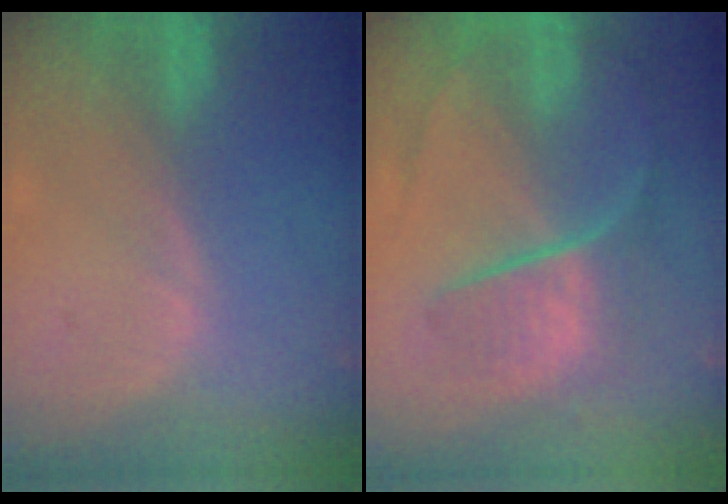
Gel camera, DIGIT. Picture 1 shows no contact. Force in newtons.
{"total": 8.9, "press": 7.5, "slide": 4.9}